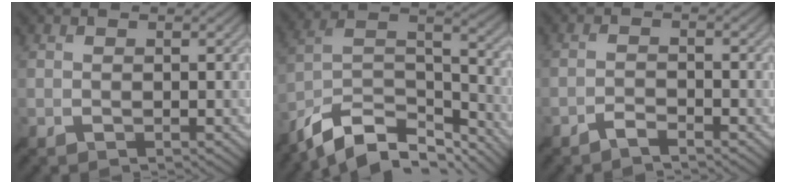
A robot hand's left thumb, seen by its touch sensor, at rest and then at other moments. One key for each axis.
{"total": 13.2, "fx": -9.6, "fy": 5.7, "fz": 7.0, "tx": -0.169, "ty": -0.003, "tz": -0.167}
{"total": 1.7, "fx": -1.4, "fy": 0.2, "fz": 1.0, "tx": -0.021, "ty": 0.005, "tz": -0.032}